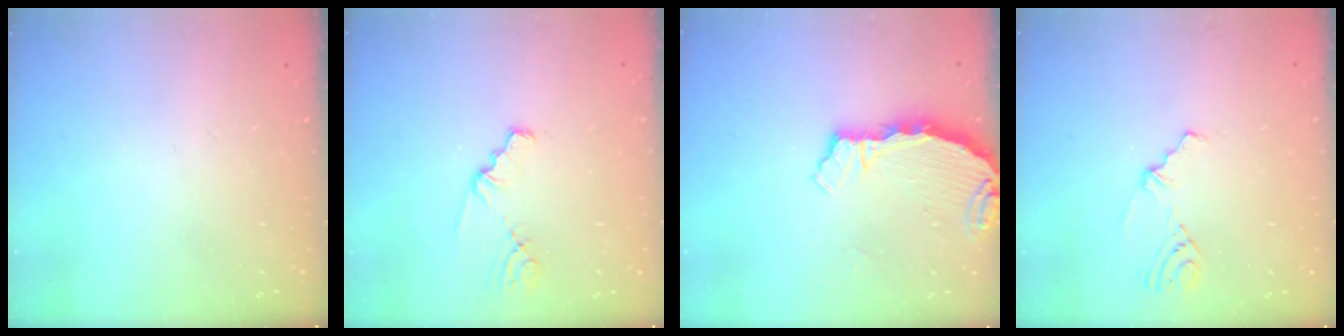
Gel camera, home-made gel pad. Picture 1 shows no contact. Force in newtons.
{"total": 1.8, "press": 1.8, "slide": 0.2}
{"total": 5.4, "press": 5.4, "slide": 0.4}
{"total": 2.5, "press": 1.9, "slide": 1.5}